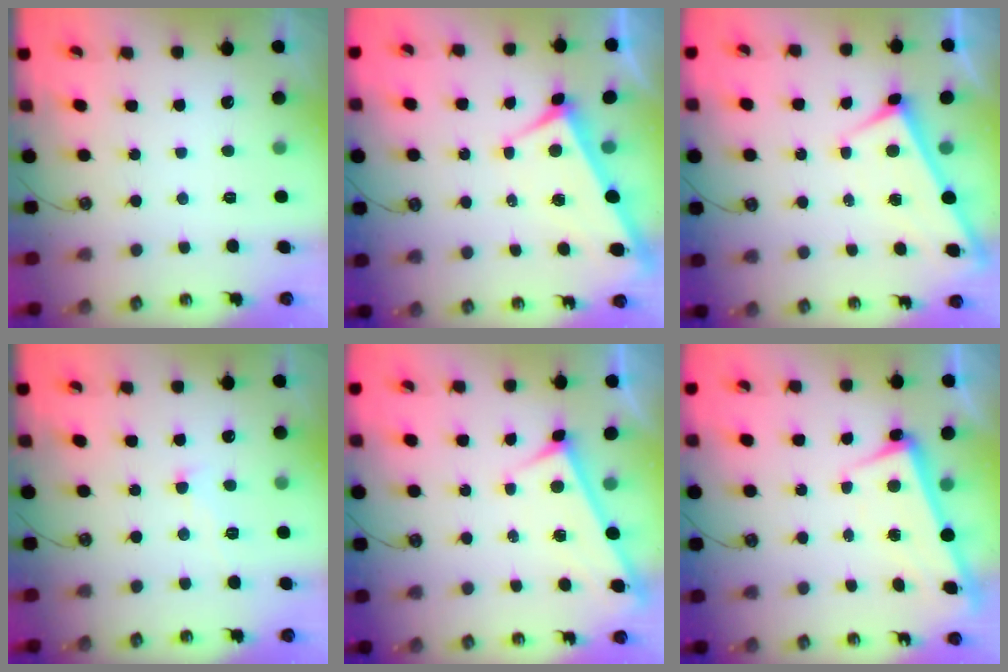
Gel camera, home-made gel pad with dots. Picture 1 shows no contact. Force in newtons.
{"total": 3.1, "press": 3.0, "slide": 0.8}
{"total": 1.8, "press": 1.8, "slide": 0.2}
{"total": 1.1, "press": 1.0, "slide": 0.3}
{"total": 3.2, "press": 3.1, "slide": 0.3}
{"total": 2.4, "press": 2.2, "slide": 0.9}